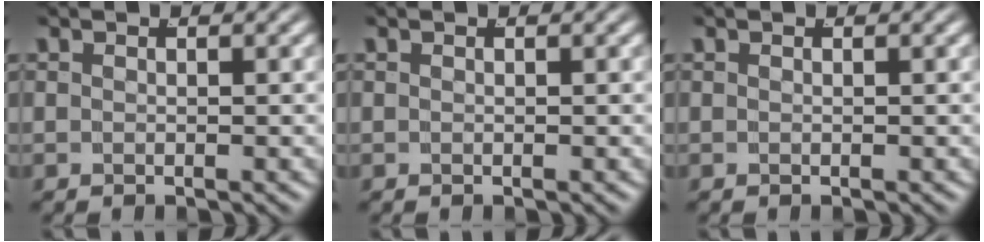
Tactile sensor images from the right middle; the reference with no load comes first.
{"total": 0.0}
{"total": 0.0}